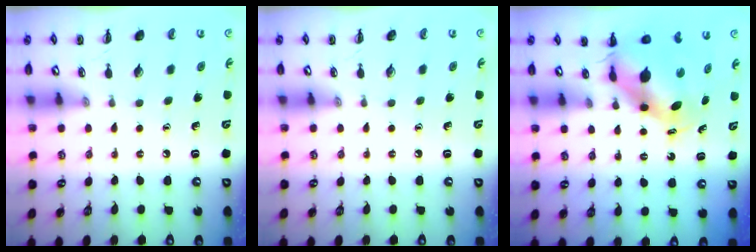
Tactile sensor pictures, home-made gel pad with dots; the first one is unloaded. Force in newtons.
{"total": 0.0}
{"total": 5.6, "press": 5.4, "slide": 1.6}